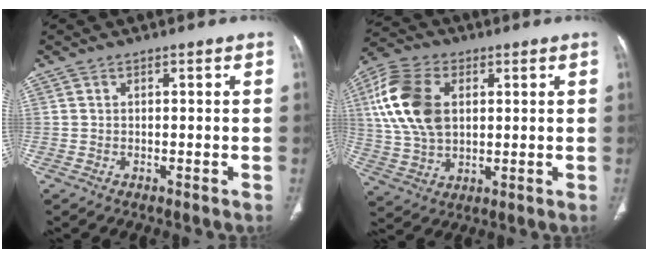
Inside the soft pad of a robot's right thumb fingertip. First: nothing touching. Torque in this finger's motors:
{"motor_torque": [-0.23, 2.13, 1.86, -0.06, 0.58]}